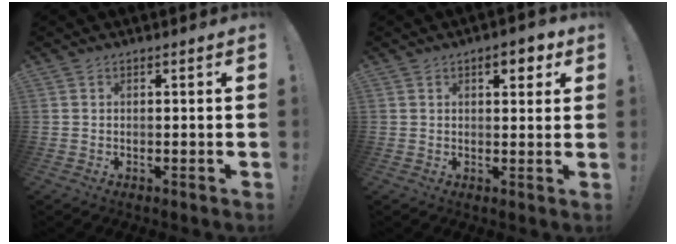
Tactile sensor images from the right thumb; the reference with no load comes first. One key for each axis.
{"total": 5.5, "fx": 2.9, "fy": 2.6, "fz": 3.9, "tx": -0.037, "ty": -0.010, "tz": 0.041}